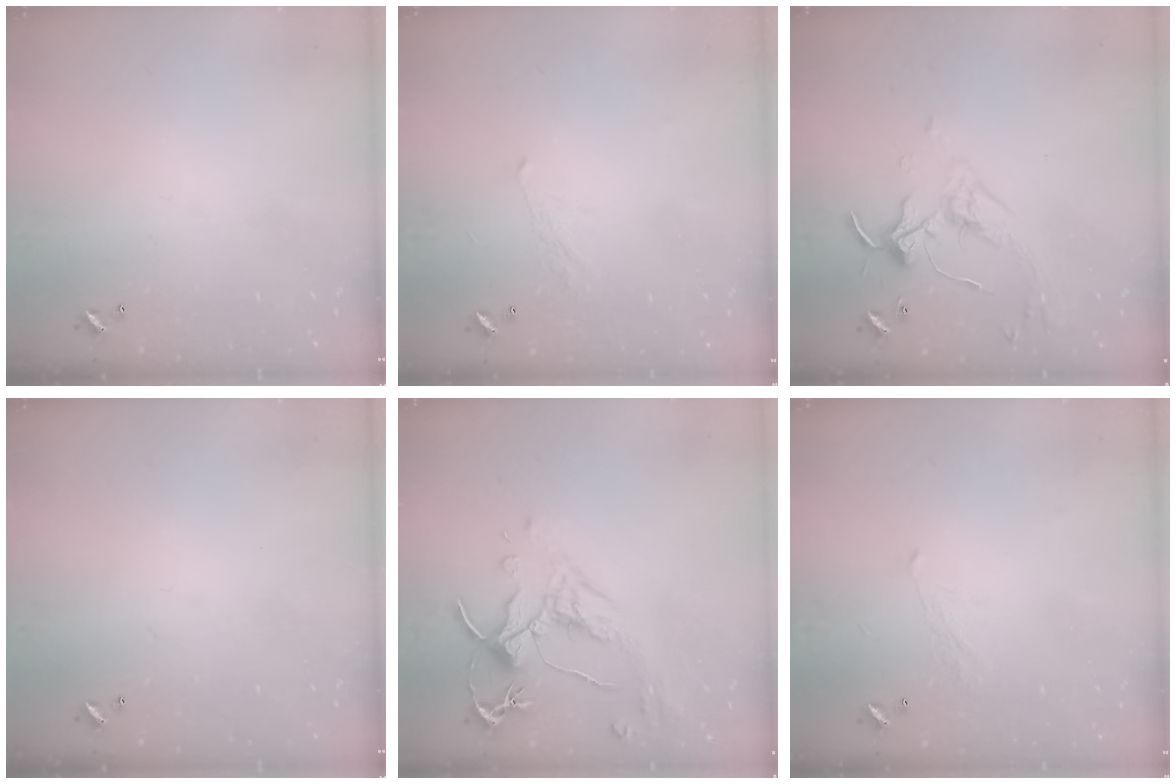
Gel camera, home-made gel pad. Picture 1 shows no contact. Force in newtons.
{"total": 1.7, "press": 1.6, "slide": 0.6}
{"total": 3.3, "press": 3.2, "slide": 0.7}
{"total": 0.0}
{"total": 2.5, "press": 2.1, "slide": 1.3}
{"total": 1.7, "press": 1.6, "slide": 0.6}